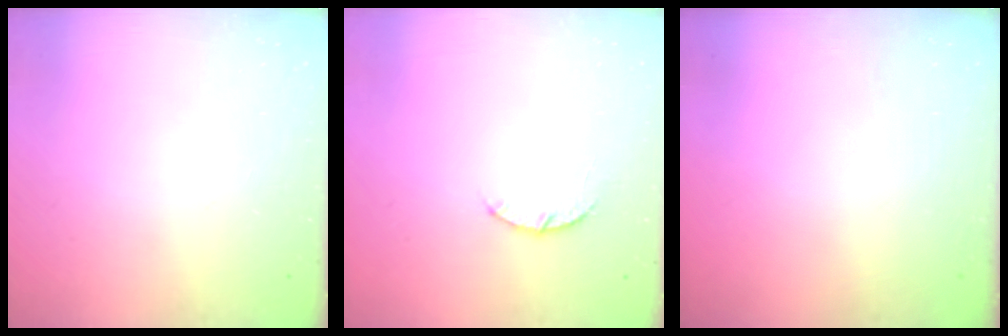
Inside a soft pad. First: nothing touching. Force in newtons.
{"total": 3.0, "press": 2.9, "slide": 0.5}
{"total": 0.0}